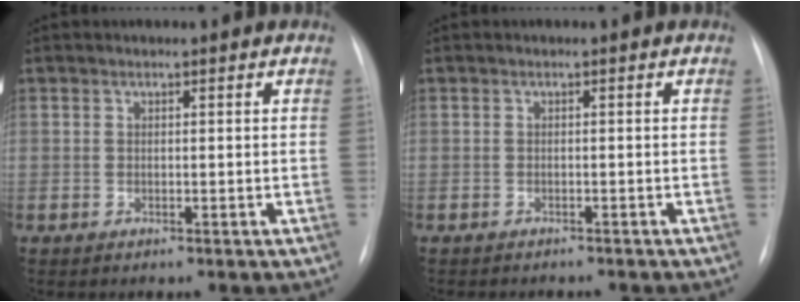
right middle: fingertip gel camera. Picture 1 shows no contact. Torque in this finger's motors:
{"motor_torque": [0.16, -0.34, 0.05, 0.02]}